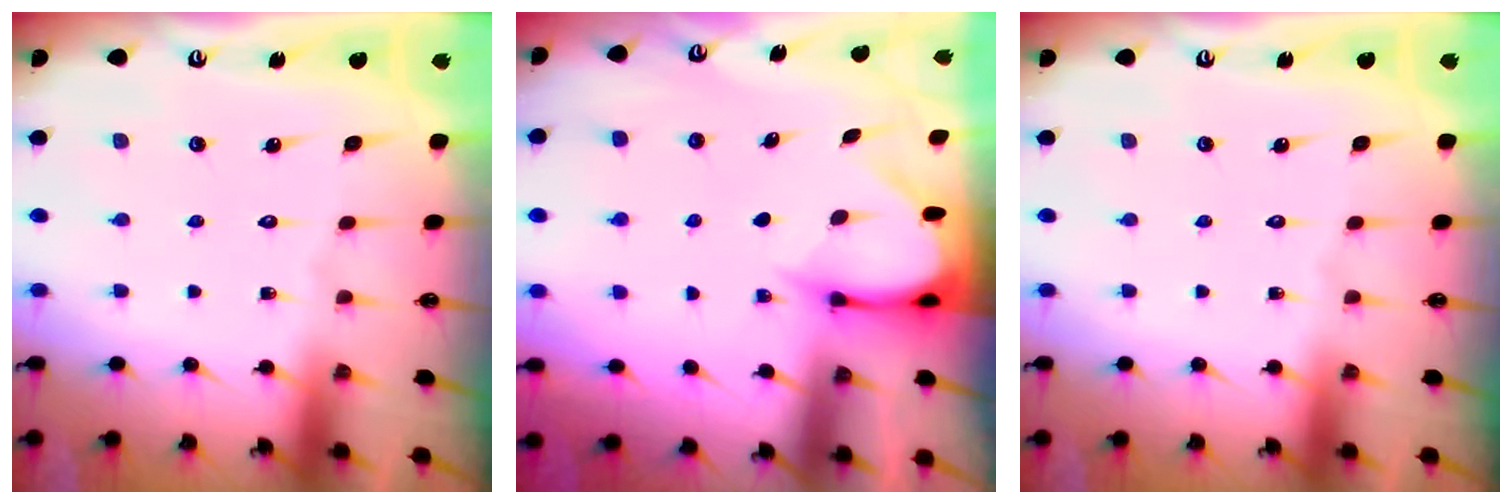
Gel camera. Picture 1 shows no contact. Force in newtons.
{"total": 3.3, "press": 3.3, "slide": 0.3}
{"total": 0.0}